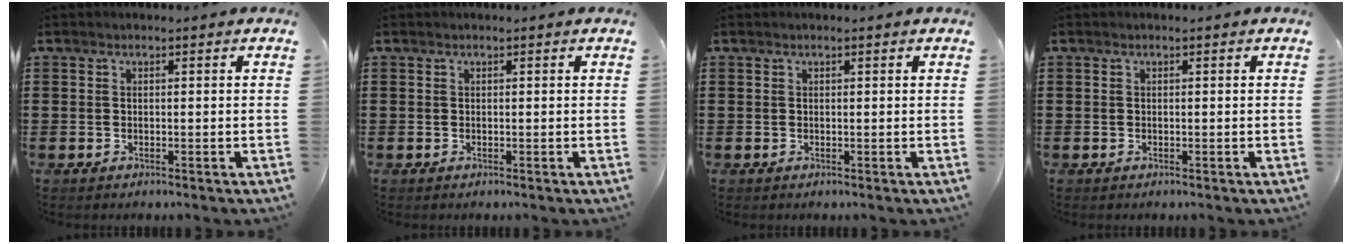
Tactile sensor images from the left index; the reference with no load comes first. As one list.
[{"total": 0.0}, {"total": 0.0}, {"total": 0.0}]